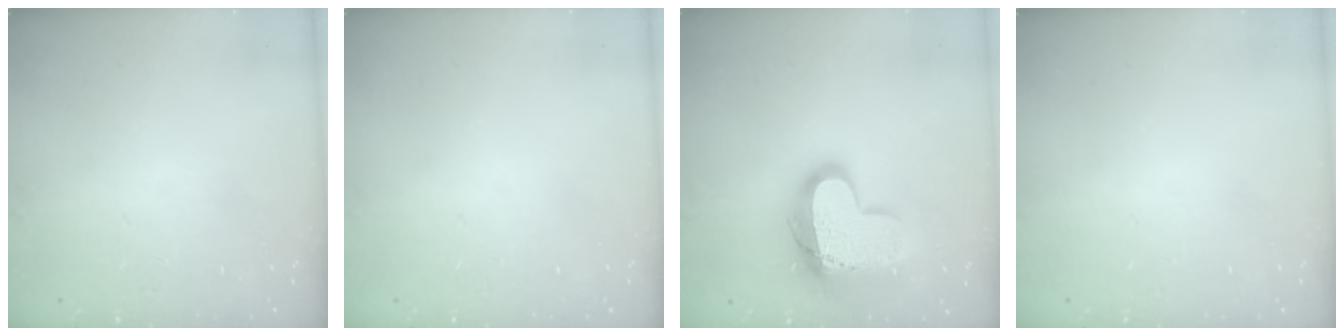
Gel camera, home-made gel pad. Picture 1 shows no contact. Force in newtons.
{"total": 0.0}
{"total": 17.4, "press": 17.3, "slide": 1.5}
{"total": 0.0}